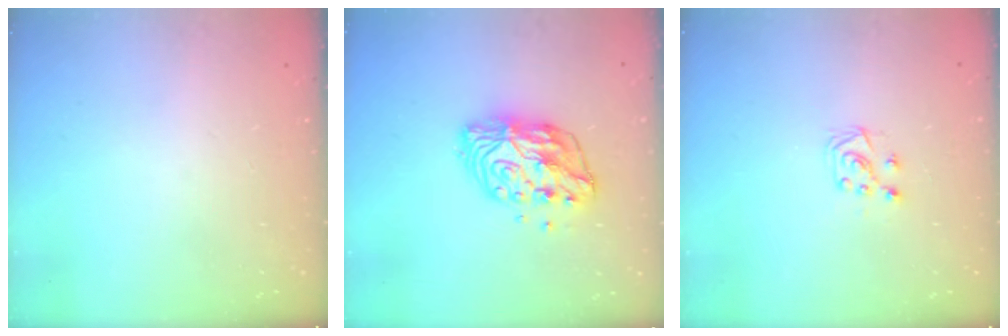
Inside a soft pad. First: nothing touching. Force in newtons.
{"total": 13.2, "press": 13.2, "slide": 0.9}
{"total": 7.3, "press": 7.2, "slide": 0.5}